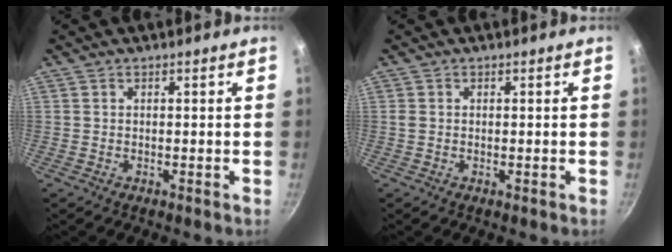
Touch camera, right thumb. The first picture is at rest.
{"total": 0.8, "force": [0.0, 0.5, 0.6], "torque": [-0.011, 0.001, -0.002]}